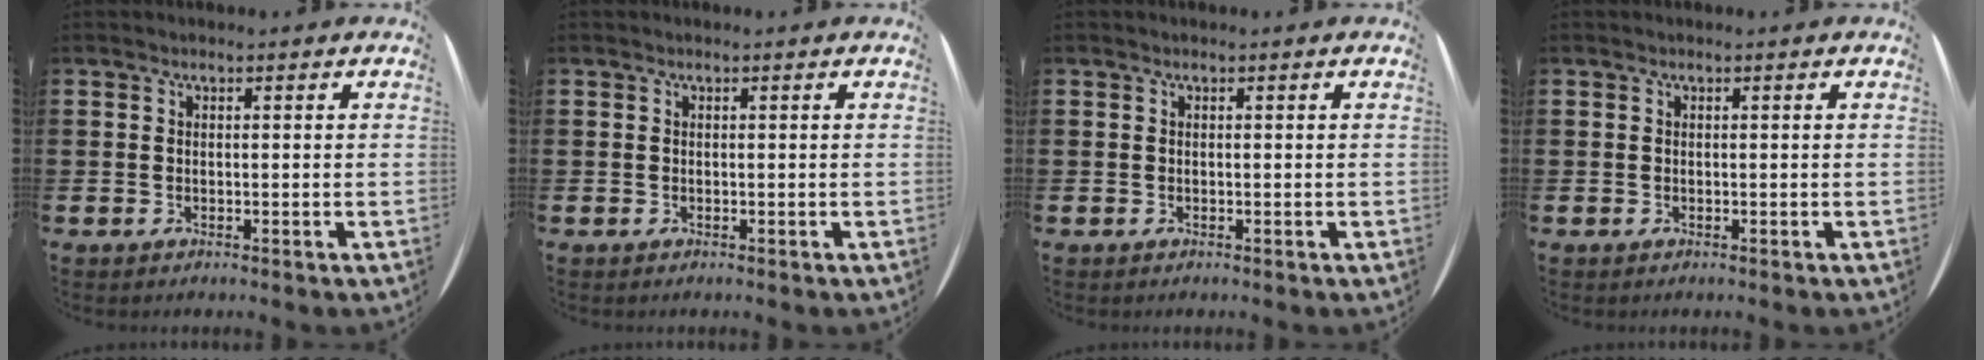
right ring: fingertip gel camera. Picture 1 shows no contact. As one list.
[{"total": 0.0}, {"total": 0.0}, {"total": 0.0}]